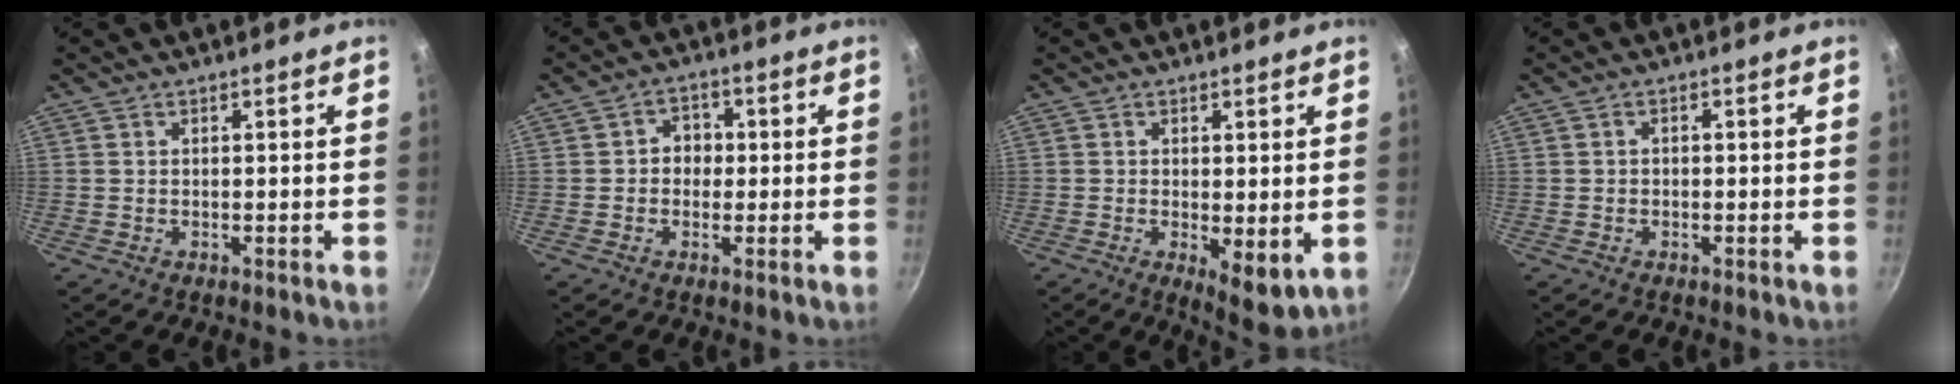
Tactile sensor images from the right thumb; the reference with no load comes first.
{"total": 4.4, "force": [-0.1, 3.9, 2.1], "torque": [-0.003, 0.007, -0.007]}
{"total": 5.1, "force": [-0.5, 2.3, 4.6], "torque": [-0.065, -0.017, -0.002]}
{"total": 0.9, "force": [-0.3, 0.7, 0.5], "torque": [-0.010, 0.006, -0.004]}